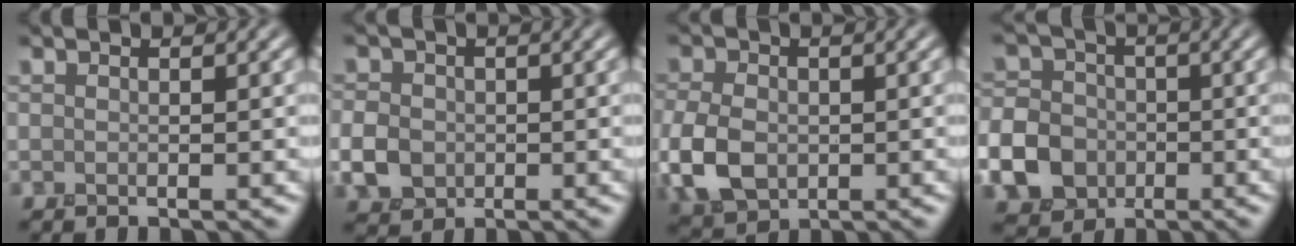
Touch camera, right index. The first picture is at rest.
{"total": 3.2, "force": [-0.6, 2.7, 1.5], "torque": [-0.033, 0.003, -0.016]}
{"total": 5.9, "force": [-1.0, 4.2, 4.0], "torque": [-0.103, -0.005, -0.025]}
{"total": 12.9, "force": [-4.7, 11.4, 3.9], "torque": [-0.114, -0.031, -0.108]}